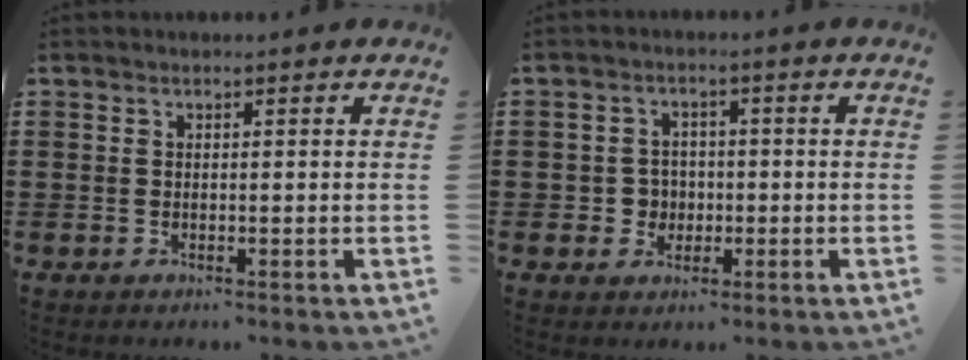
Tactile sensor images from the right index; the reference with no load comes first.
{"total": 3.4, "force": [-0.9, 3.2, 1.0], "torque": [-0.030, 0.005, -0.022]}